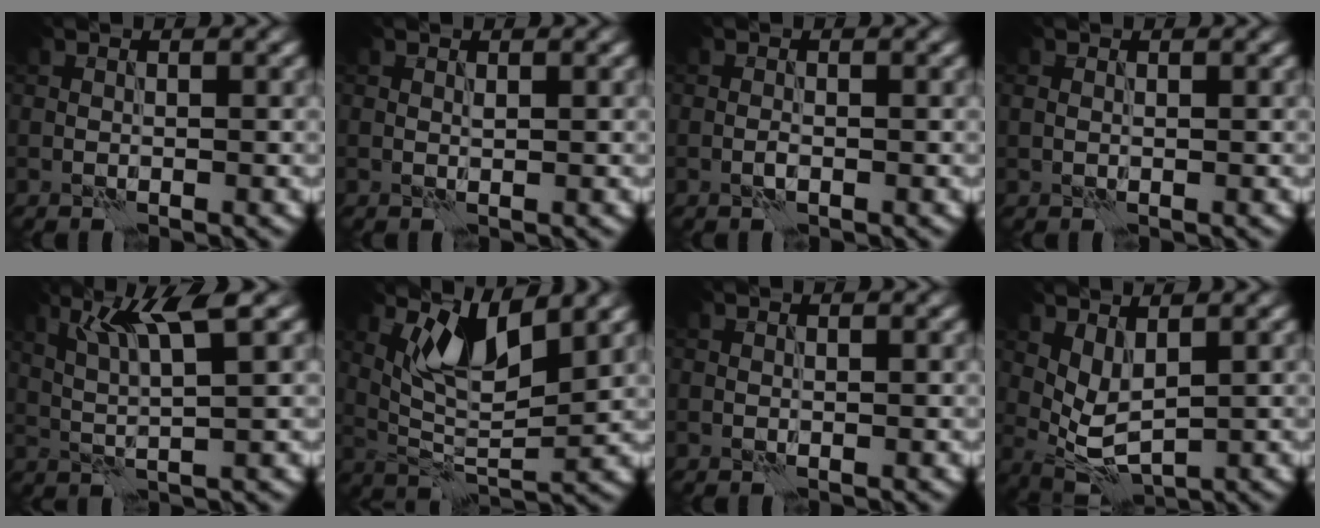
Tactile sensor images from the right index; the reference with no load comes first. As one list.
[{"total": 0.0}, {"total": 0.7, "force": [-0.3, 0.2, 0.6], "torque": [-0.015, 0.000, -0.009]}, {"total": 0.7, "force": [-0.1, 0.6, 0.4], "torque": [-0.007, -0.001, 0.002]}, {"total": 5.1, "force": [2.4, 0.5, 4.5], "torque": [-0.092, 0.001, 0.050]}, {"total": 5.8, "force": [2.9, 1.9, 4.6], "torque": [-0.094, -0.011, 0.055]}, {"total": 0.0}, {"total": 3.2, "force": [1.2, 1.3, 2.7], "torque": [-0.059, -0.007, 0.025]}]